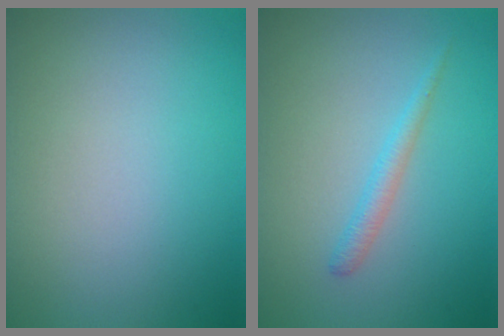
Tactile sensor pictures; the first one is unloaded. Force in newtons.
{"total": 1.4, "press": 1.4, "slide": 0.1}